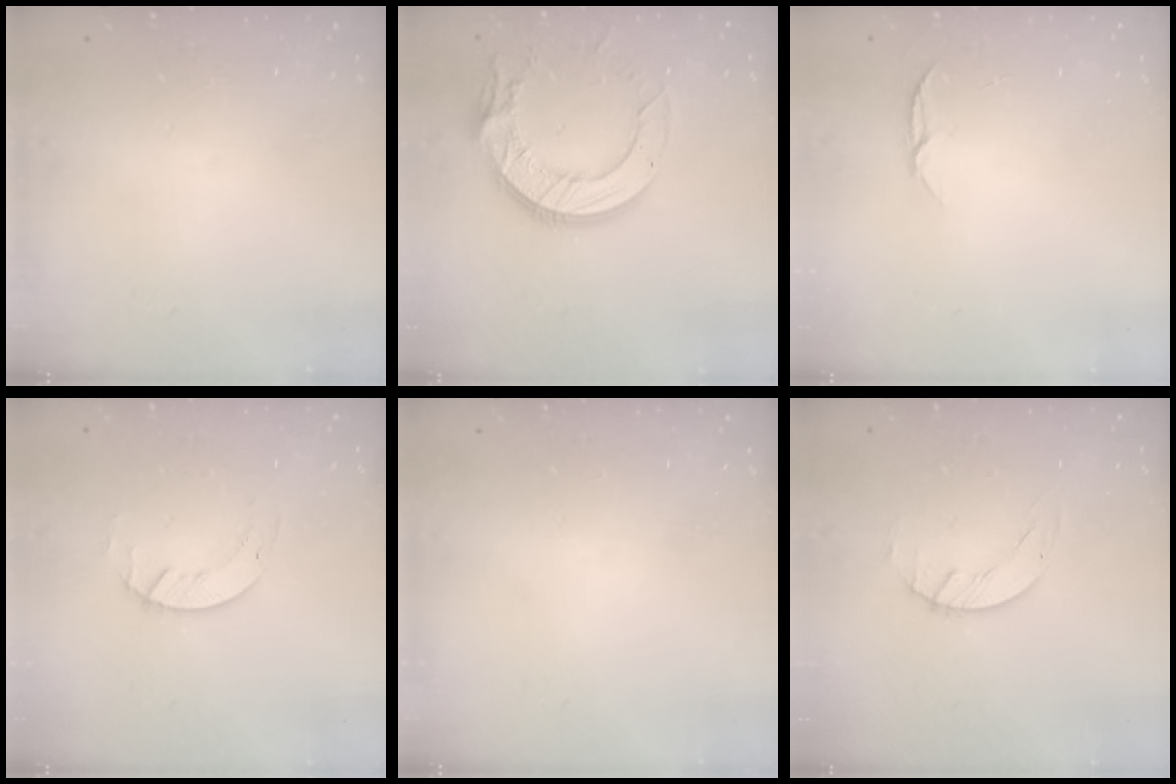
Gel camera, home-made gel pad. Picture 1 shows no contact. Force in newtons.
{"total": 15.3, "press": 15.2, "slide": 1.5}
{"total": 4.4, "press": 4.4, "slide": 0.4}
{"total": 2.6, "press": 2.6, "slide": 0.3}
{"total": 0.0}
{"total": 0.6, "press": 0.6, "slide": 0.1}